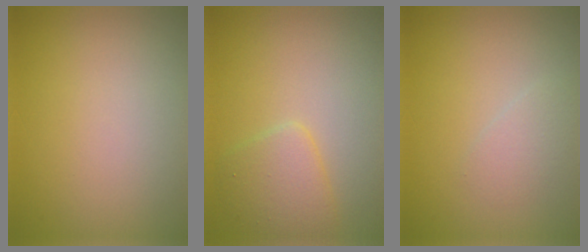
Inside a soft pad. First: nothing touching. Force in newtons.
{"total": 2.7, "press": 2.7, "slide": 0.1}
{"total": 1.3, "press": 1.3, "slide": 0.1}